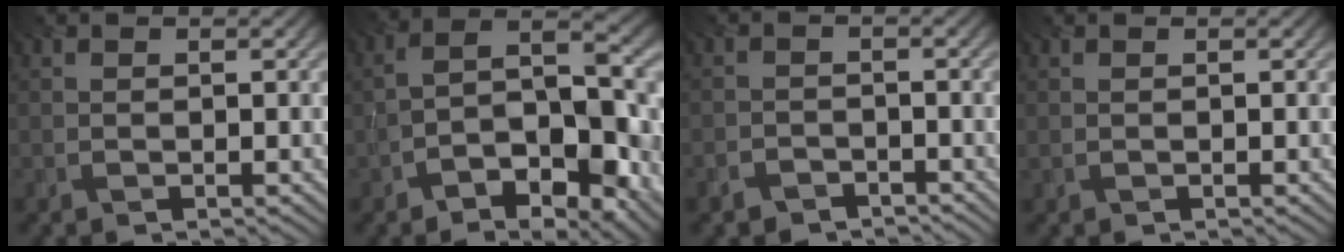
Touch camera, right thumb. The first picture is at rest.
{"total": 13.8, "force": [-5.5, 6.2, 11.1], "torque": [-0.164, -0.001, -0.084]}
{"total": 2.5, "force": [-2.2, 1.1, 0.5], "torque": [-0.006, 0.000, -0.045]}
{"total": 0.0}